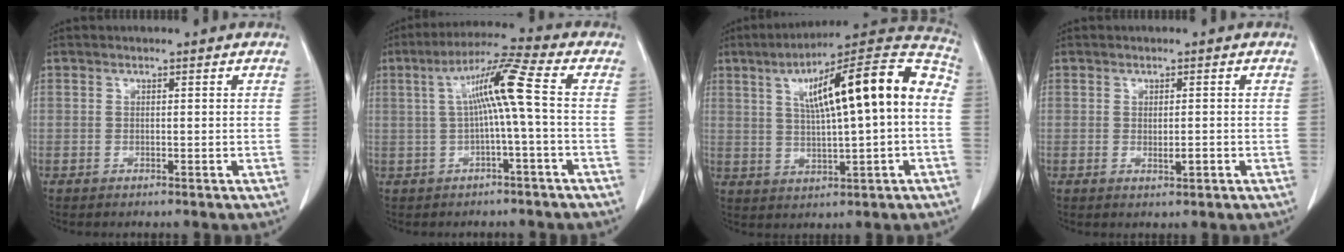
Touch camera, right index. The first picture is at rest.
{"total": 8.2, "force": [0.3, -1.0, 8.2], "torque": [-0.145, 0.025, 0.008]}
{"total": 18.4, "force": [2.8, 2.7, 18.0], "torque": [-0.270, 0.044, 0.039]}
{"total": 1.7, "force": [-0.4, 0.4, 1.6], "torque": [-0.027, -0.003, -0.004]}